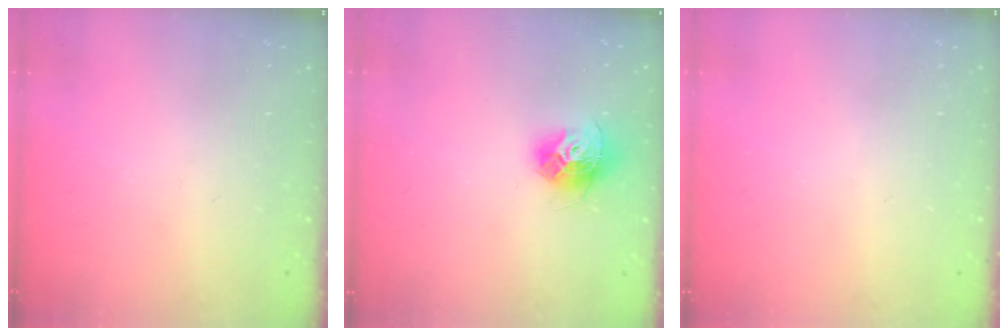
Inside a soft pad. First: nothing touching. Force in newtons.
{"total": 12.0, "press": 11.9, "slide": 1.1}
{"total": 0.0}